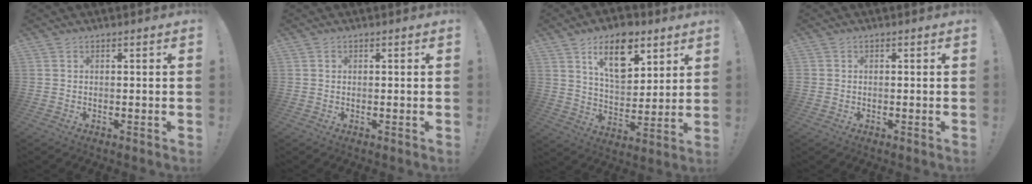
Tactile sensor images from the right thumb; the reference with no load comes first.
{"total": 0.5, "force": [0.0, 0.5, 0.0], "torque": [0.004, 0.002, -0.001]}
{"total": 15.5, "force": [8.7, 8.4, 9.6], "torque": [-0.138, -0.039, 0.152]}
{"total": 0.8, "force": [-0.1, 0.8, 0.1], "torque": [-0.002, 0.003, -0.002]}